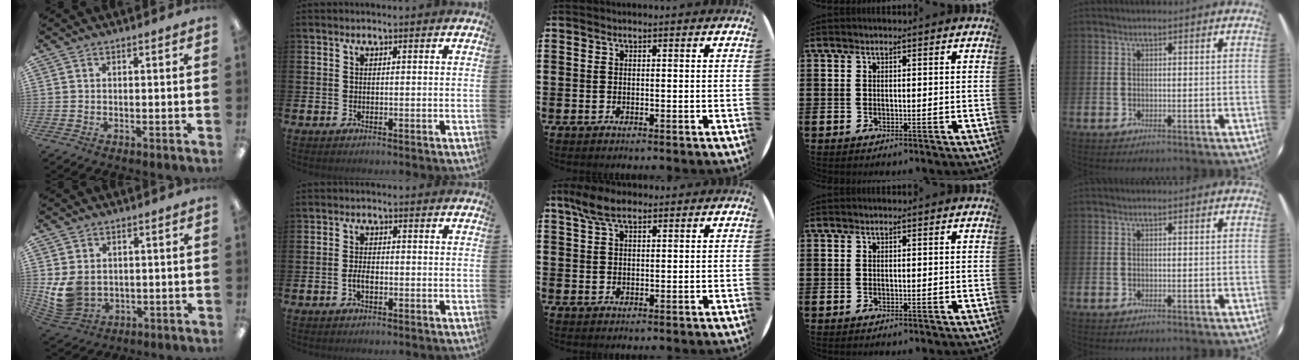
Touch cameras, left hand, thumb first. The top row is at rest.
{"thumb": {"total": 8.7, "force": [0.8, 7.1, 4.8], "torque": [-0.122, 0.000, 0.019]}, "index": {"total": 2.1, "force": [-0.6, 1.1, 1.7], "torque": [-0.029, 0.000, -0.013]}, "middle": {"total": 4.6, "force": [3.2, 1.8, 2.7], "torque": [-0.059, 0.006, 0.060]}}